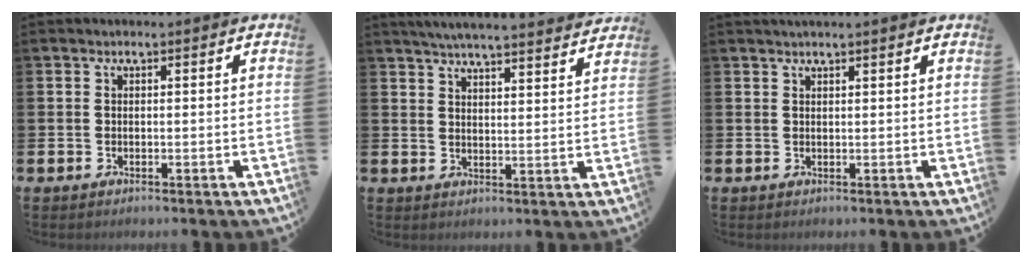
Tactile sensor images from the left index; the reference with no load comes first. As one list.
[{"total": 5.5, "force": [5.4, -0.1, 0.9], "torque": [-0.032, -0.031, 0.097]}, {"total": 1.3, "force": [1.2, -0.2, 0.4], "torque": [-0.006, 0.000, 0.022]}]